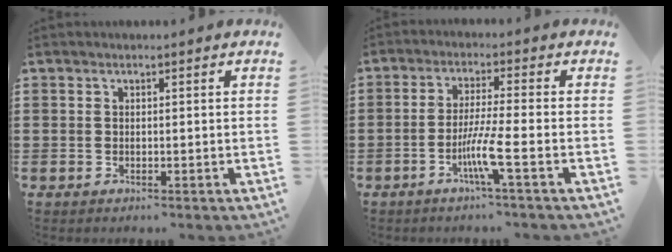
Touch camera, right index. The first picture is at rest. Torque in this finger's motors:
{"motor_torque": [2.14, 0.00, 0.47, 0.13]}